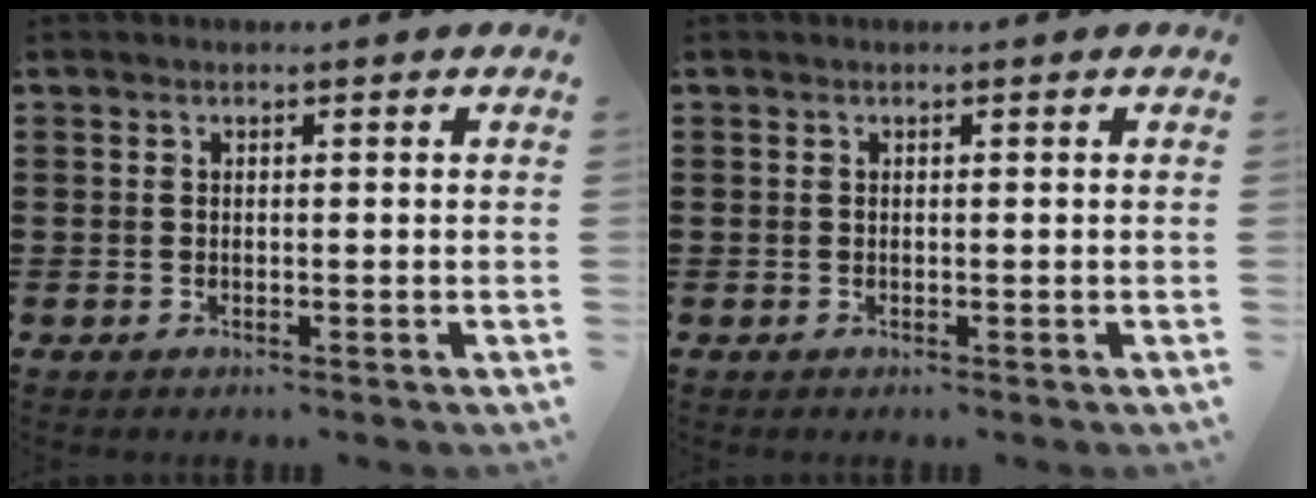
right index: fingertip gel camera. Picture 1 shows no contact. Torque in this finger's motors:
{"motor_torque": [0.27, 0.33, 0.00, 0.00]}